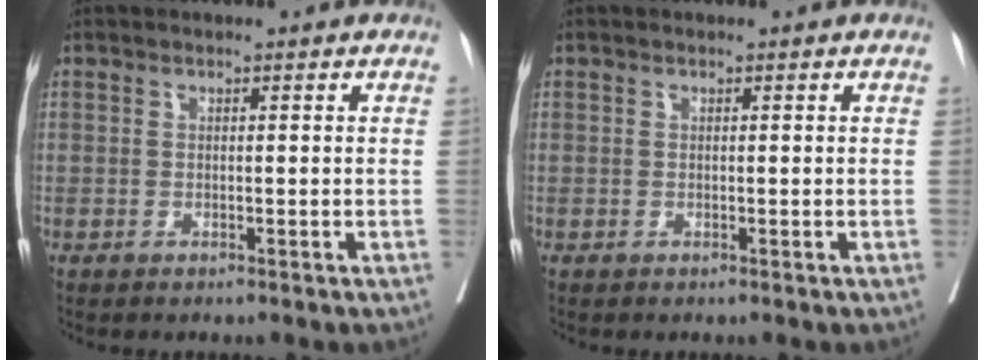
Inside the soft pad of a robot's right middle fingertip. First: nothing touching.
{"total": 0.0}